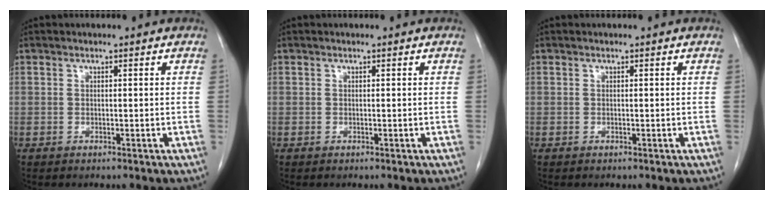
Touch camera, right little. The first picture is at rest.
{"total": 0.0}
{"total": 0.0}